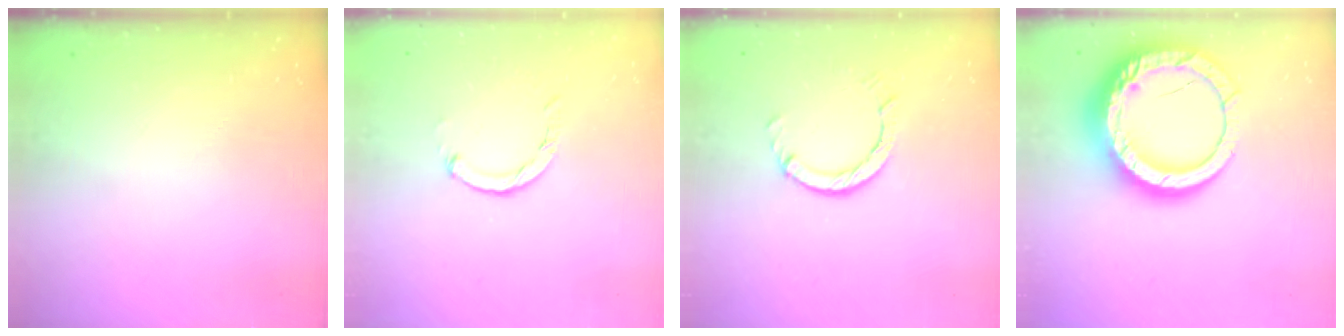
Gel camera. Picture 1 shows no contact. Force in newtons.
{"total": 2.0, "press": 2.0, "slide": 0.4}
{"total": 2.9, "press": 2.9, "slide": 0.5}
{"total": 21.8, "press": 21.7, "slide": 2.1}